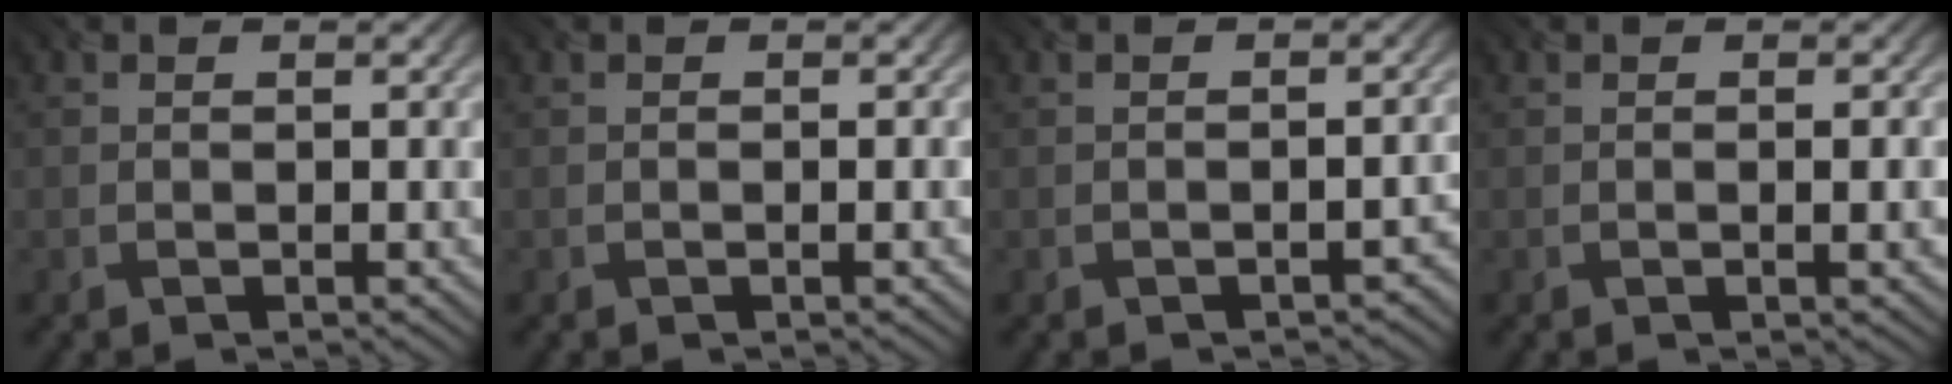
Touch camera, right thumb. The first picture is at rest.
{"total": 0.7, "force": [-0.2, 0.0, 0.7], "torque": [-0.010, 0.001, -0.003]}
{"total": 1.7, "force": [-1.0, 0.5, 1.3], "torque": [-0.018, 0.004, -0.012]}
{"total": 1.7, "force": [-0.1, 0.2, 1.6], "torque": [-0.026, 0.001, -0.002]}